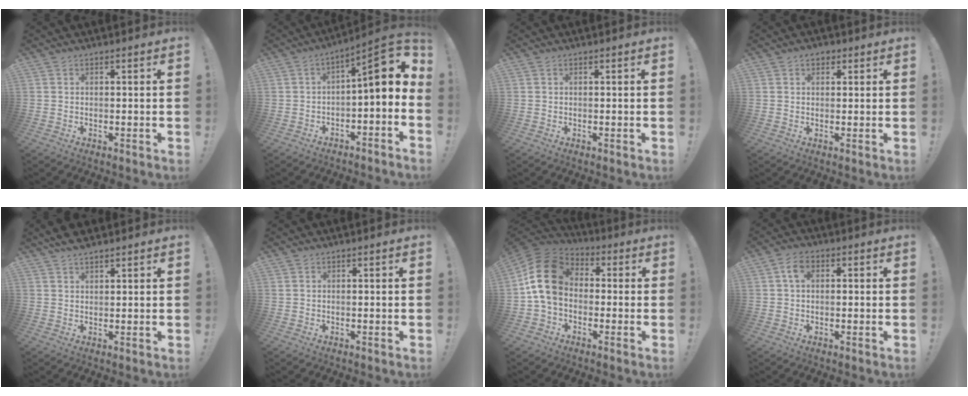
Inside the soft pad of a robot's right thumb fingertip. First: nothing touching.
{"total": 10.6, "force": [1.4, 2.8, 10.1], "torque": [-0.142, -0.007, 0.018]}
{"total": 0.0}
{"total": 2.5, "force": [1.2, 1.8, 1.2], "torque": [-0.017, -0.001, 0.020]}
{"total": 3.7, "force": [3.3, 1.1, 1.2], "torque": [-0.020, -0.015, 0.061]}
{"total": 0.0}
{"total": 16.4, "force": [1.4, 12.0, 11.1], "torque": [-0.190, 0.019, 0.033]}
{"total": 4.8, "force": [1.1, 3.3, 3.4], "torque": [-0.052, 0.008, 0.018]}